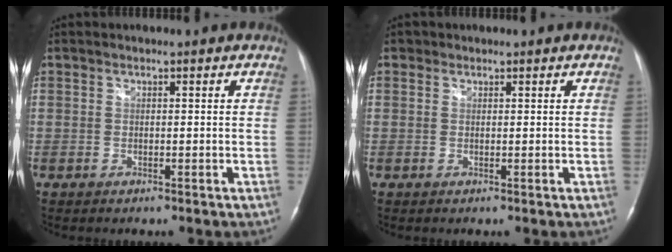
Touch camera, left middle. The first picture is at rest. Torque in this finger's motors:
{"motor_torque": [-0.11, -0.01, -0.09, -0.01]}